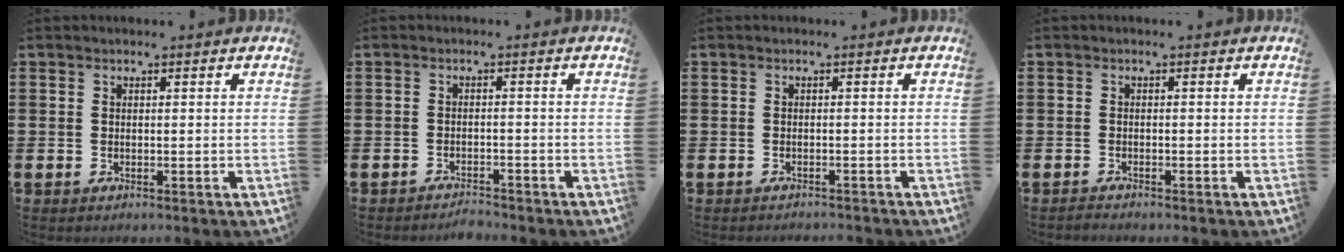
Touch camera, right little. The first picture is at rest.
{"total": 1.6, "force": [-1.6, 0.1, -0.1], "torque": [-0.004, 0.003, -0.034]}
{"total": 0.7, "force": [-0.7, -0.1, -0.1], "torque": [0.001, -0.002, -0.014]}
{"total": 0.6, "force": [-0.6, 0.1, 0.0], "torque": [-0.003, -0.001, -0.012]}